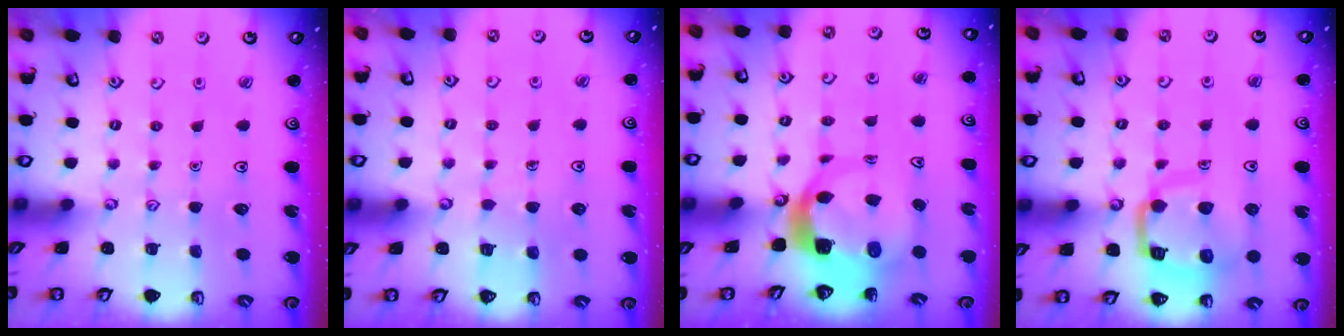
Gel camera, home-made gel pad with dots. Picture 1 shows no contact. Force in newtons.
{"total": 2.2, "press": 2.2, "slide": 0.0}
{"total": 6.8, "press": 6.7, "slide": 0.9}
{"total": 12.3, "press": 12.2, "slide": 1.4}